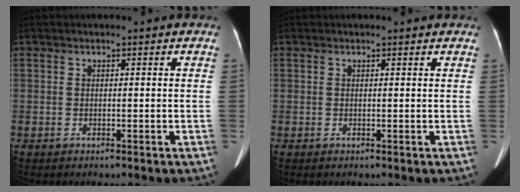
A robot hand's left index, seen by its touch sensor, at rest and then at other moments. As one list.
[{"total": 1.6, "force": [1.6, 0.2, 0.5], "torque": [-0.011, 0.007, 0.017]}]